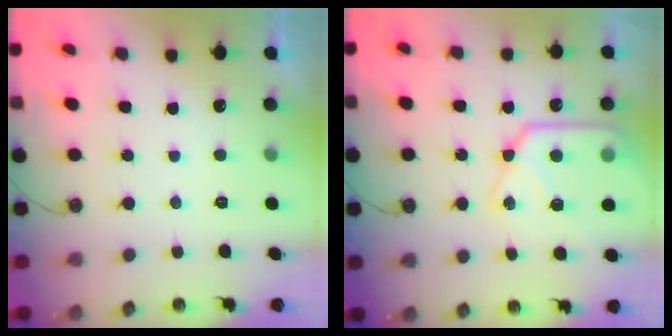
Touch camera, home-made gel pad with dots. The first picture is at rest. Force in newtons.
{"total": 17.1, "press": 17.0, "slide": 1.6}